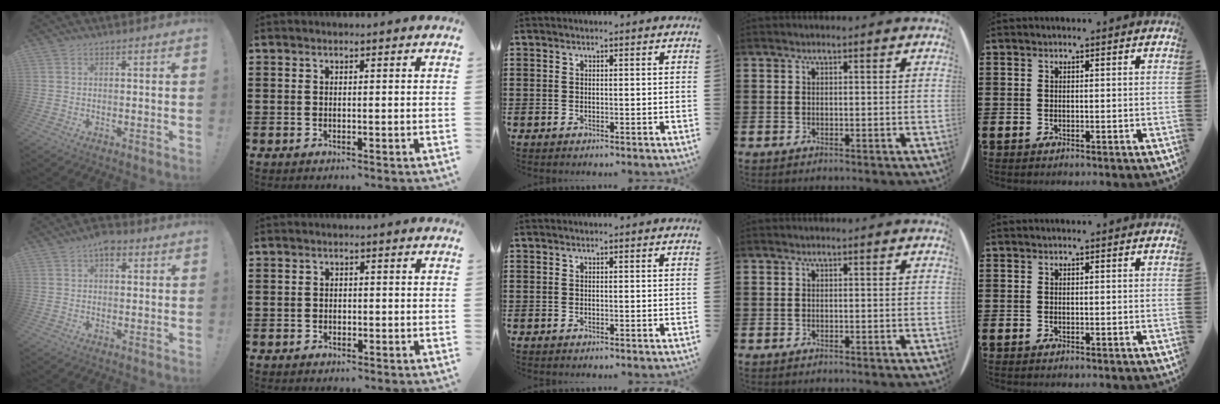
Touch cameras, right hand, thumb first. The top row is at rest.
{"thumb": {"total": 4.6, "force": [2.3, 2.6, 2.9], "torque": [-0.038, -0.007, 0.038]}, "index": {"total": 1.0, "force": [-0.4, 0.9, 0.2], "torque": [-0.006, 0.002, -0.011]}}